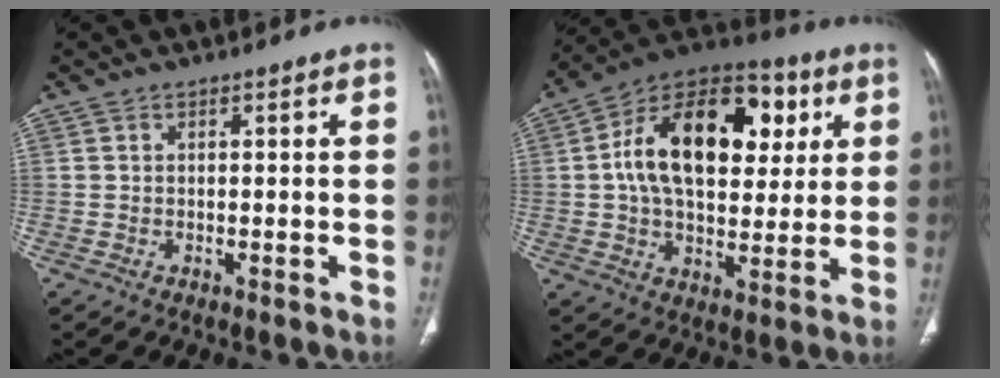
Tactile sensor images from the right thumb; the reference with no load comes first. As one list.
[{"total": 23.5, "force": [5.2, 14.1, 18.0], "torque": [-0.266, 0.013, 0.073]}]